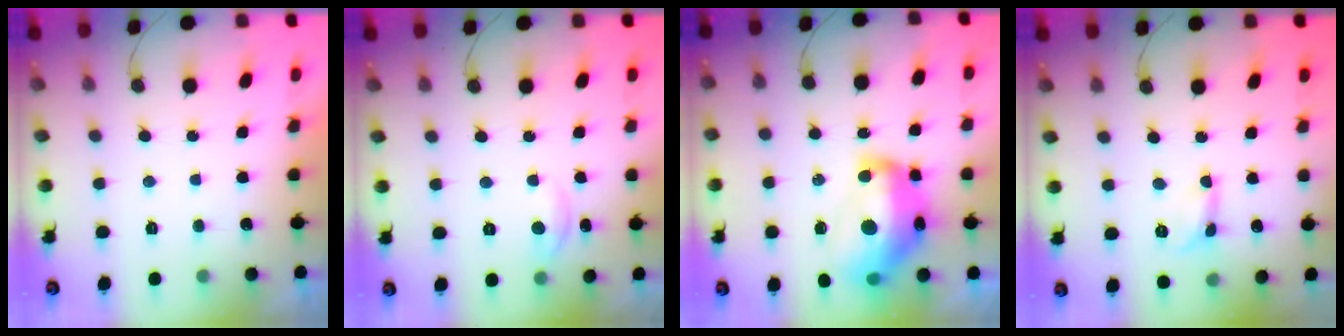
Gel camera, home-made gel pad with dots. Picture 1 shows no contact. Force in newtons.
{"total": 2.9, "press": 2.9, "slide": 0.3}
{"total": 19.3, "press": 19.0, "slide": 3.1}
{"total": 2.6, "press": 2.6, "slide": 0.2}